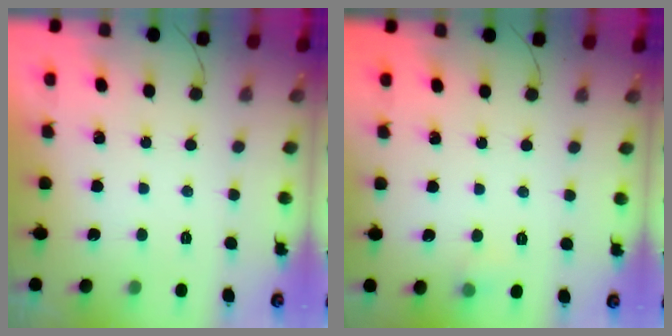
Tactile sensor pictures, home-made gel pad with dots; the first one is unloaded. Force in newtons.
{"total": 7.9, "press": 4.1, "slide": 6.8}